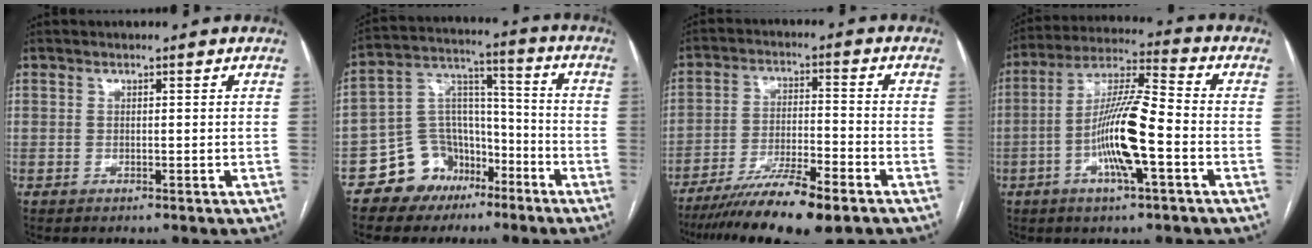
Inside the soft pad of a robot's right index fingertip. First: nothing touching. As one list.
[{"total": 11.4, "force": [-6.6, 8.8, 3.1], "torque": [-0.058, 0.060, -0.105]}, {"total": 13.3, "force": [-9.9, 1.1, 8.8], "torque": [-0.155, -0.029, -0.167]}, {"total": 12.7, "force": [-3.6, 1.3, 12.1], "torque": [-0.234, 0.005, -0.070]}]